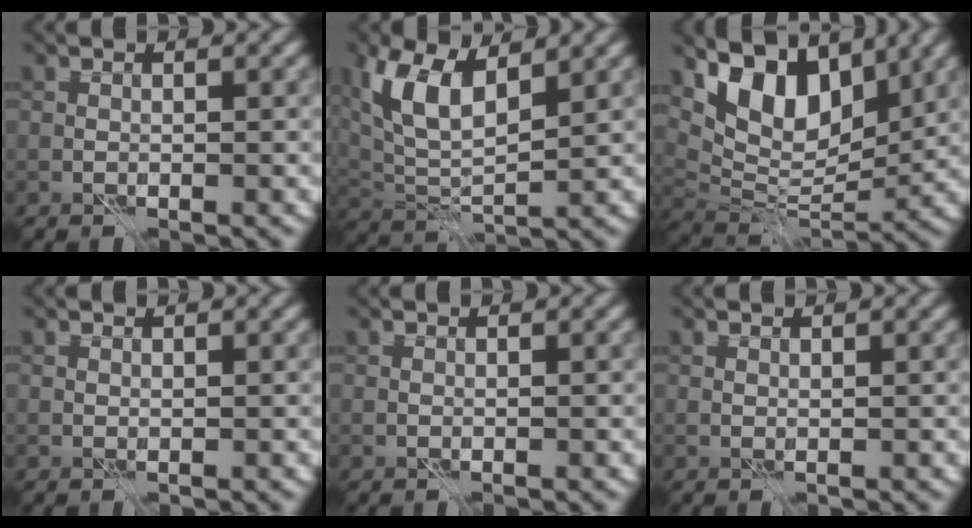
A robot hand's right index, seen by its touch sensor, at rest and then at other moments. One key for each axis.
{"total": 8.0, "fx": 3.5, "fy": 3.7, "fz": 6.2, "tx": -0.143, "ty": 0.005, "tz": 0.065}
{"total": 9.4, "fx": 4.8, "fy": 5.1, "fz": 6.3, "tx": -0.114, "ty": -0.006, "tz": 0.082}
{"total": 0.0}
{"total": 0.0}
{"total": 0.0}